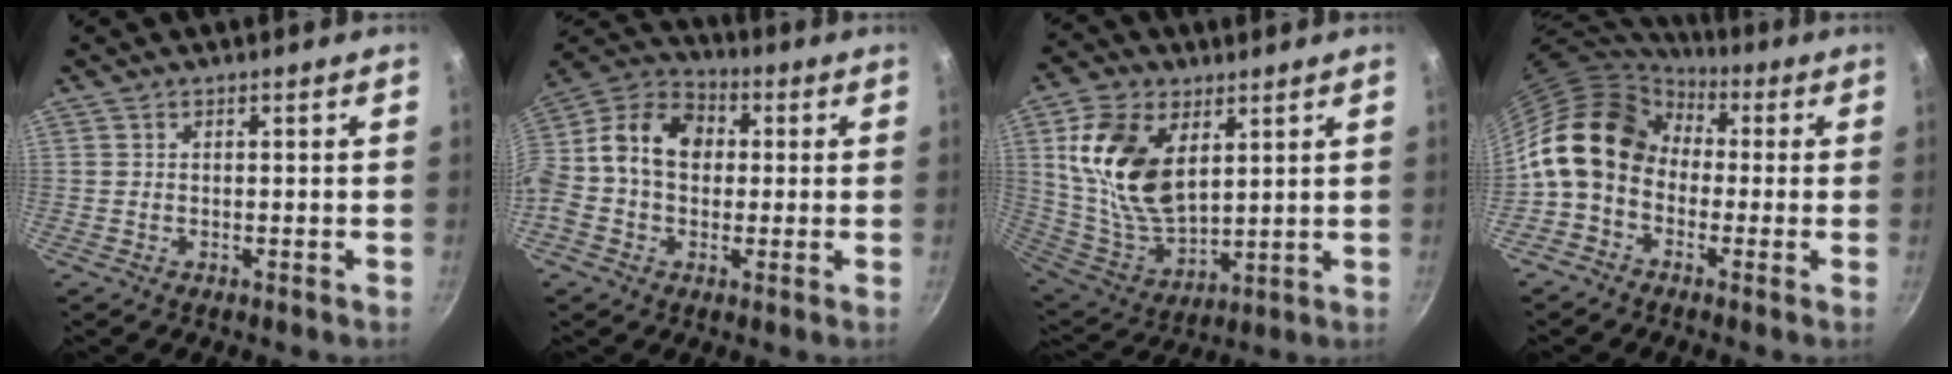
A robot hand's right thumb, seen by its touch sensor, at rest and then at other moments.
{"total": 15.2, "force": [1.0, 11.6, 9.8], "torque": [-0.150, 0.038, -0.008]}
{"total": 18.0, "force": [5.6, 10.9, 13.3], "torque": [-0.237, -0.030, 0.120]}
{"total": 14.5, "force": [0.7, 11.4, 9.0], "torque": [-0.130, 0.036, -0.010]}